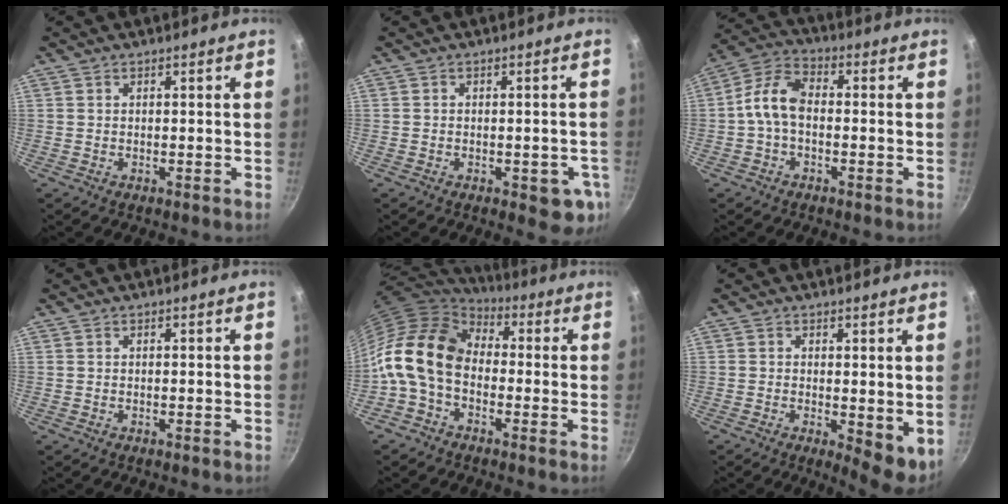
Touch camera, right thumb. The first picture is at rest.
{"total": 6.6, "force": [-2.1, 3.2, 5.4], "torque": [-0.040, 0.006, -0.024]}
{"total": 8.1, "force": [-0.9, 5.1, 6.3], "torque": [-0.117, 0.034, -0.032]}
{"total": 0.0}
{"total": 15.2, "force": [-1.8, 10.7, 10.6], "torque": [-0.180, 0.039, -0.058]}
{"total": 5.9, "force": [-0.2, 2.5, 5.3], "torque": [-0.069, -0.010, 0.001]}